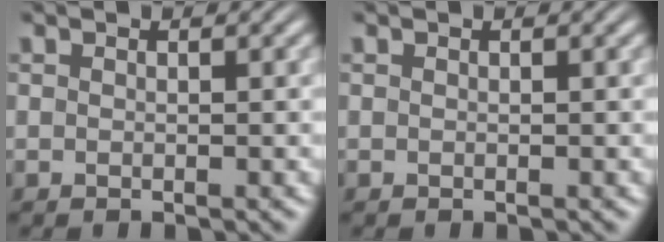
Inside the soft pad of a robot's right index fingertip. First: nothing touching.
{"total": 0.0}